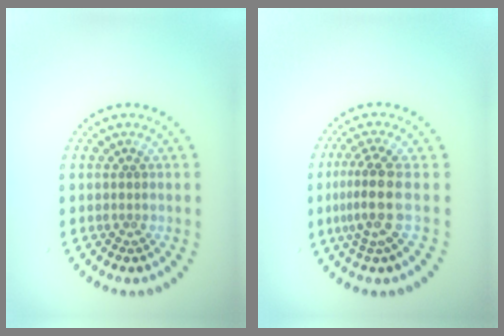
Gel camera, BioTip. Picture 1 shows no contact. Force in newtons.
{"total": 3.2, "press": 2.4, "slide": 2.1}